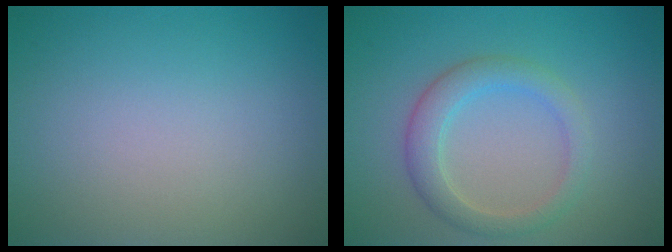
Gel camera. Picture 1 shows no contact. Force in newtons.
{"total": 3.1, "press": 3.1, "slide": 0.1}